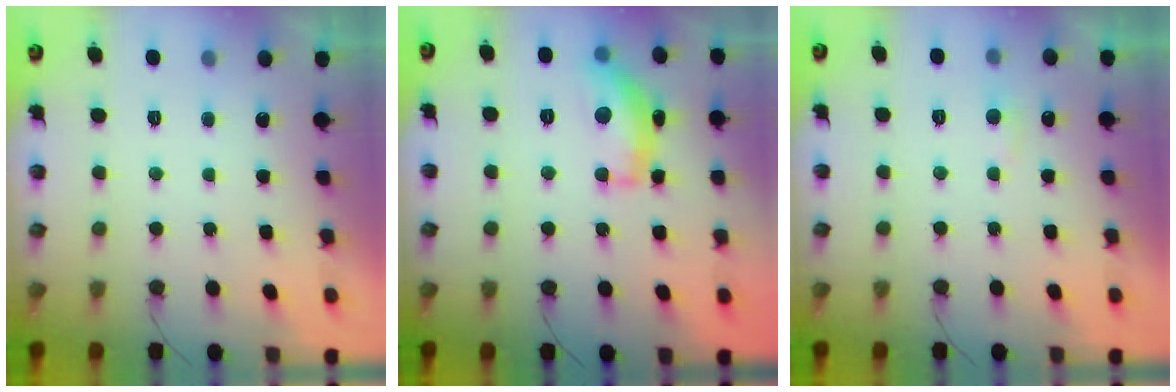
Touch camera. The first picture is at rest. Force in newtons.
{"total": 13.7, "press": 13.6, "slide": 0.8}
{"total": 3.8, "press": 3.7, "slide": 0.4}